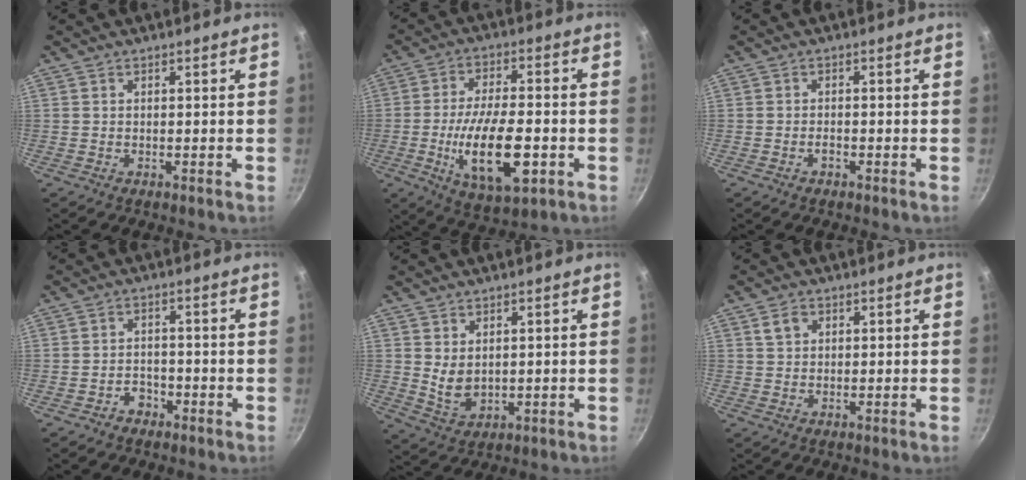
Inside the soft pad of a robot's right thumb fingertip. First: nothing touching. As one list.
[{"total": 16.2, "force": [-4.0, 6.7, 14.2], "torque": [-0.242, 0.010, -0.066]}, {"total": 1.1, "force": [-0.7, 0.6, 0.7], "torque": [-0.011, 0.012, -0.013]}, {"total": 2.5, "force": [-1.5, 1.8, 0.8], "torque": [0.005, 0.019, -0.021]}, {"total": 5.0, "force": [1.3, 3.4, 3.5], "torque": [-0.056, -0.018, 0.036]}, {"total": 2.8, "force": [1.1, 2.0, 1.5], "torque": [-0.018, 0.003, 0.021]}]